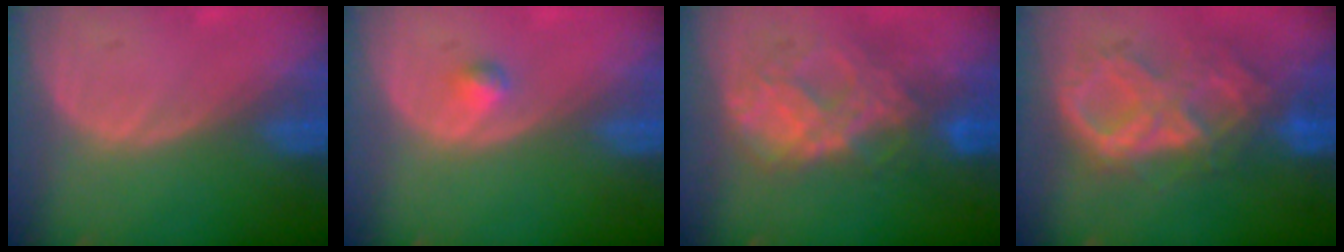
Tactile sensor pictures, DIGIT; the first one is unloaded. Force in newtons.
{"total": 1.1, "press": 1.1, "slide": 0.1}
{"total": 8.7, "press": 7.5, "slide": 4.3}
{"total": 10.2, "press": 8.7, "slide": 5.3}